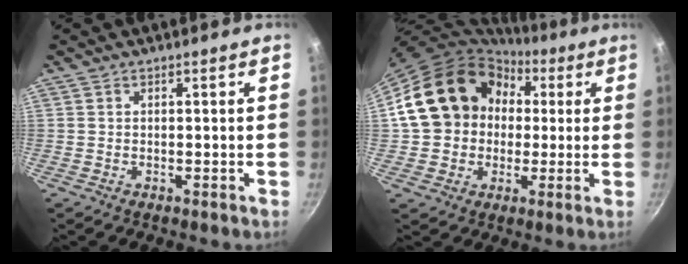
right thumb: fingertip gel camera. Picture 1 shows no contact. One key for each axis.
{"total": 18.5, "fx": 2.7, "fy": 15.8, "fz": 9.1, "tx": -0.130, "ty": 0.044, "tz": 0.045}